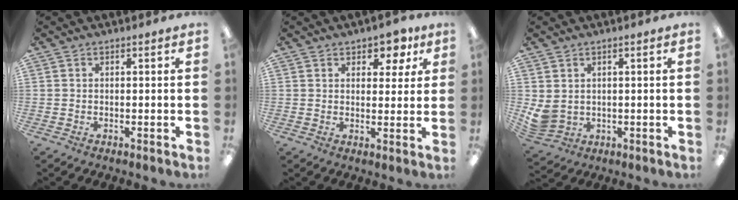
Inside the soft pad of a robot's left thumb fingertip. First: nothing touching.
{"total": 5.6, "force": [3.6, 3.3, 2.6], "torque": [-0.016, -0.017, 0.057]}
{"total": 4.3, "force": [1.7, 3.4, 1.9], "torque": [-0.053, -0.010, 0.034]}